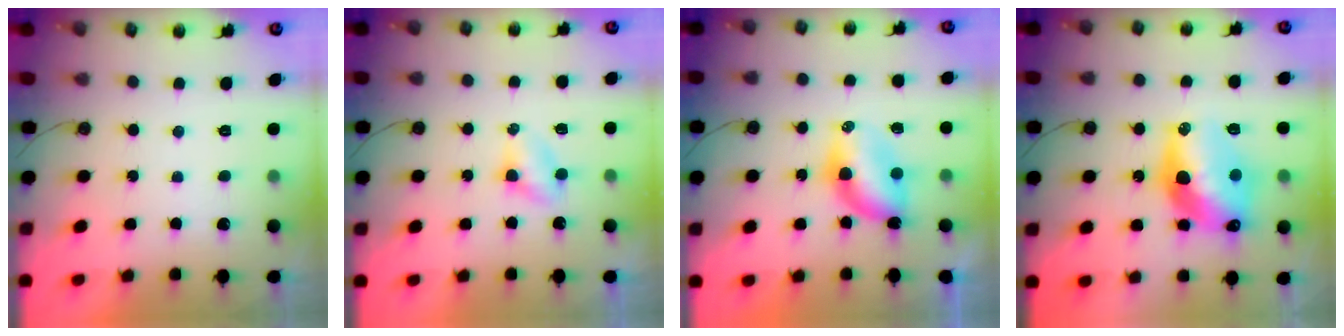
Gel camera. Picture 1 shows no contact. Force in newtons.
{"total": 2.9, "press": 2.9, "slide": 0.3}
{"total": 6.5, "press": 6.5, "slide": 0.2}
{"total": 16.5, "press": 16.4, "slide": 1.3}